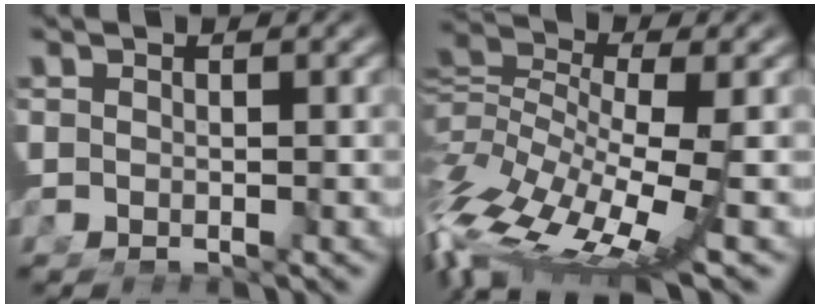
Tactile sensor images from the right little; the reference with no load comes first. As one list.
[{"total": 9.7, "force": [-2.1, 6.1, 7.2], "torque": [-0.154, -0.049, -0.016]}]